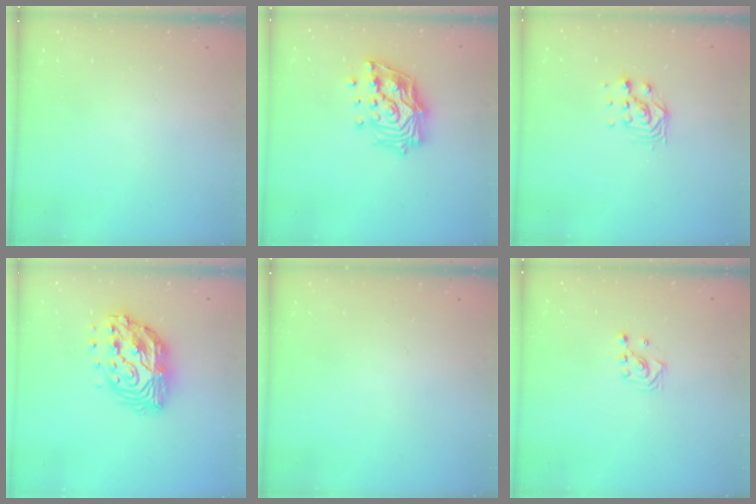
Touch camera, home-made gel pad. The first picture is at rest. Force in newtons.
{"total": 17.7, "press": 17.6, "slide": 2.0}
{"total": 7.4, "press": 7.3, "slide": 0.6}
{"total": 15.1, "press": 15.0, "slide": 1.1}
{"total": 0.0}
{"total": 3.2, "press": 3.2, "slide": 0.4}